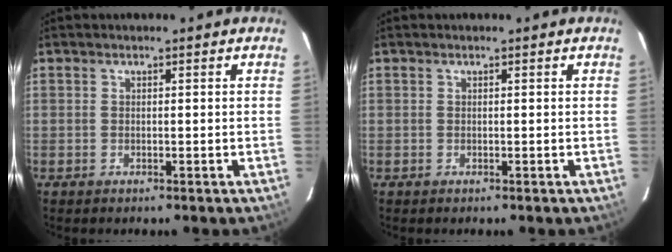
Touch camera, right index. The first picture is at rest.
{"total": 0.0}